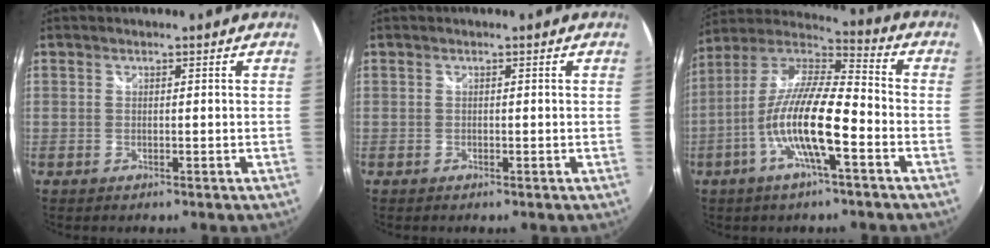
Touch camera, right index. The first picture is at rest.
{"total": 0.0}
{"total": 15.0, "force": [-5.6, 2.9, 13.6], "torque": [-0.261, -0.007, -0.110]}